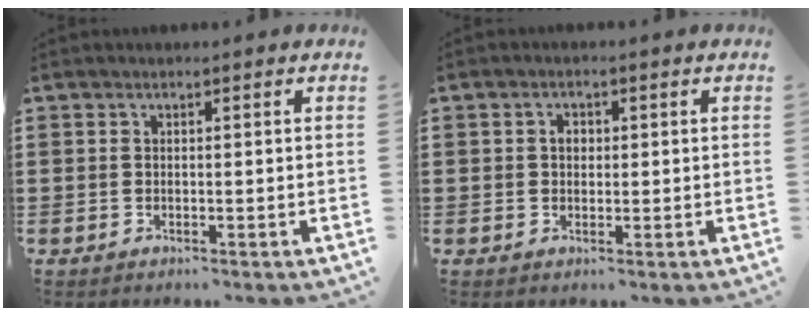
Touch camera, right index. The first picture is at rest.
{"total": 1.7, "force": [0.2, 1.3, 1.1], "torque": [-0.024, 0.009, 0.003]}